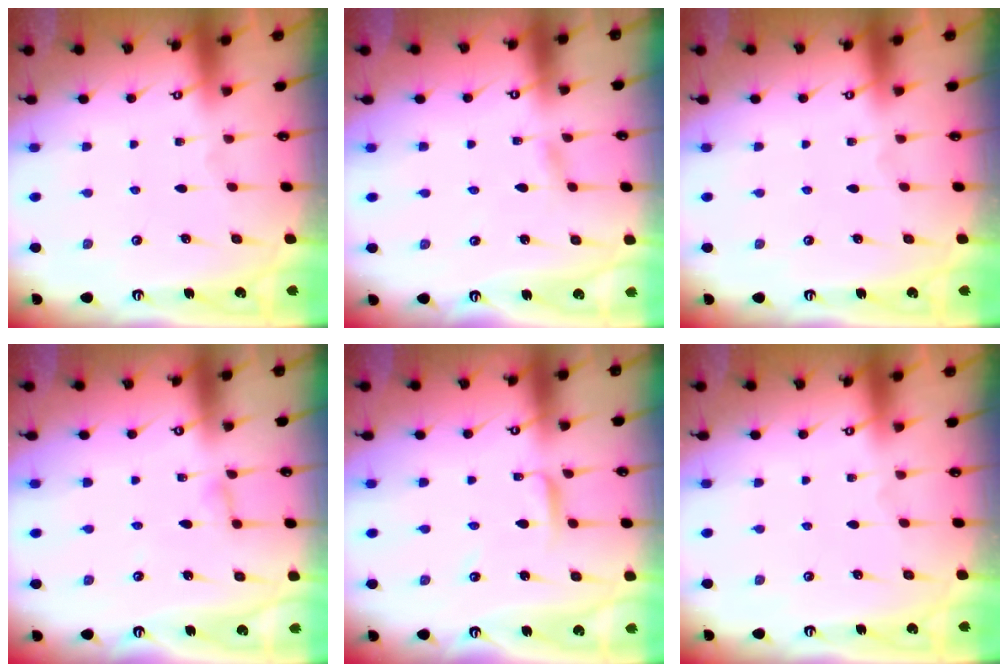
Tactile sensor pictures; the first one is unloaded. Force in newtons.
{"total": 1.1, "press": 1.1, "slide": 0.1}
{"total": 0.0}
{"total": 3.0, "press": 3.0, "slide": 0.3}
{"total": 4.6, "press": 4.6, "slide": 0.1}
{"total": 0.0}